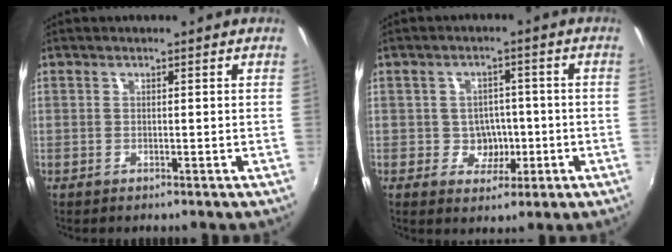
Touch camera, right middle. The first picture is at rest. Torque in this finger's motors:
{"motor_torque": [0.11, -0.14, 0.02, 0.00]}